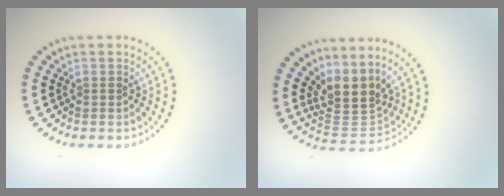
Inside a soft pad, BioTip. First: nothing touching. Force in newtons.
{"total": 4.2, "press": 3.1, "slide": 2.8}